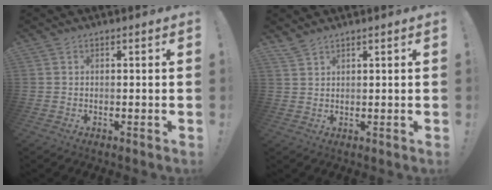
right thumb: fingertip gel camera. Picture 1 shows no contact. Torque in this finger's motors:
{"motor_torque": [-0.03, 0.00, -0.08, 0.35, 0.17]}